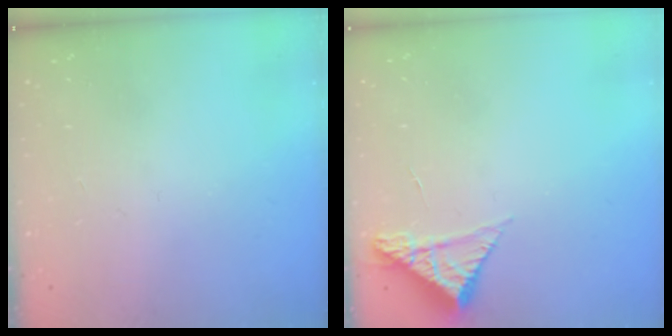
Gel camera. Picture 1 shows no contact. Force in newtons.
{"total": 4.9, "press": 4.9, "slide": 0.4}